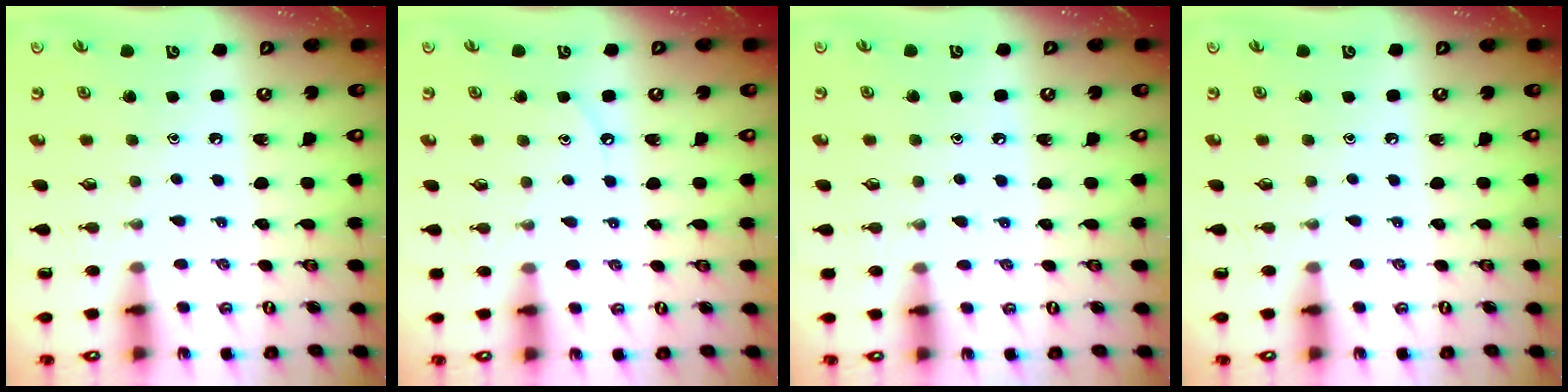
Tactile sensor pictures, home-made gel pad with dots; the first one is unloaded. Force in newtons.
{"total": 2.7, "press": 2.7, "slide": 0.5}
{"total": 5.4, "press": 5.4, "slide": 0.8}
{"total": 0.0}